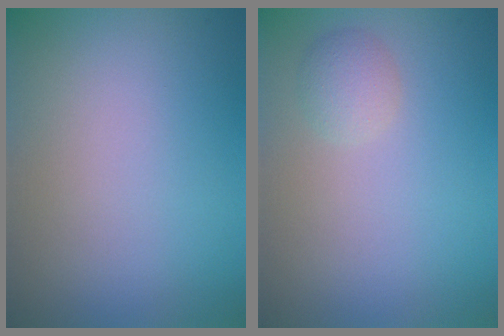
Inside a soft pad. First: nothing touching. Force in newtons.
{"total": 1.5, "press": 1.5, "slide": 0.0}